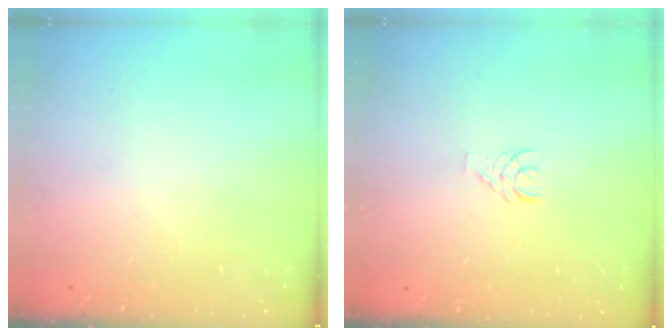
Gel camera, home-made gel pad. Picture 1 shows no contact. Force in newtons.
{"total": 3.6, "press": 3.6, "slide": 0.4}